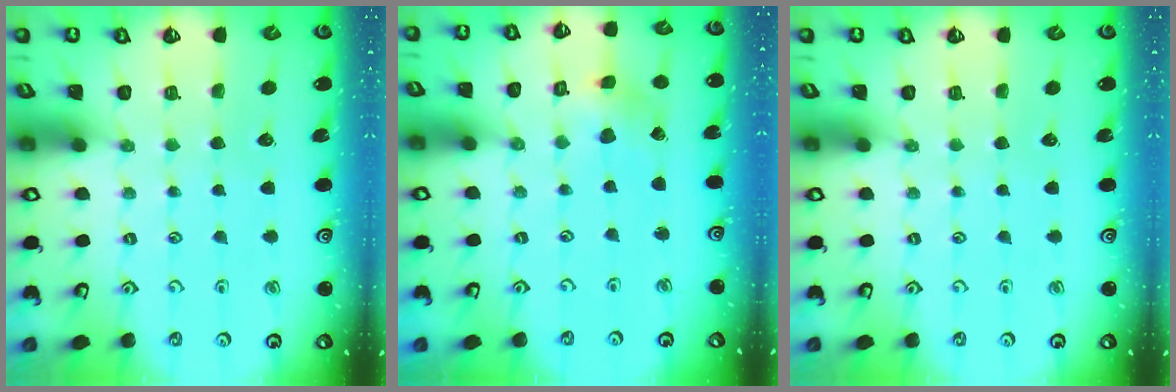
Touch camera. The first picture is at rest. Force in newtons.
{"total": 2.3, "press": 2.3, "slide": 0.5}
{"total": 0.0}